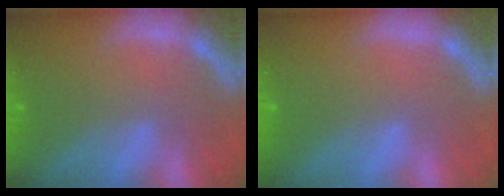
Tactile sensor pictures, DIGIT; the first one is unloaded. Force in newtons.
{"total": 0.0}